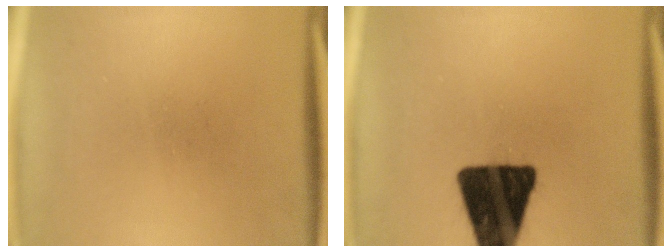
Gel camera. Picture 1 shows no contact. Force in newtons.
{"total": 18.7}